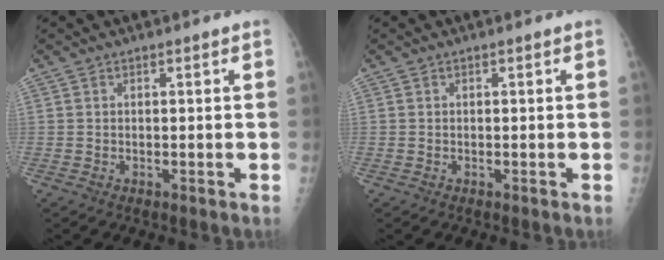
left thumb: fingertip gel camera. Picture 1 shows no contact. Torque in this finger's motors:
{"motor_torque": [0.00, 0.00, -0.01, -0.01, 0.00]}